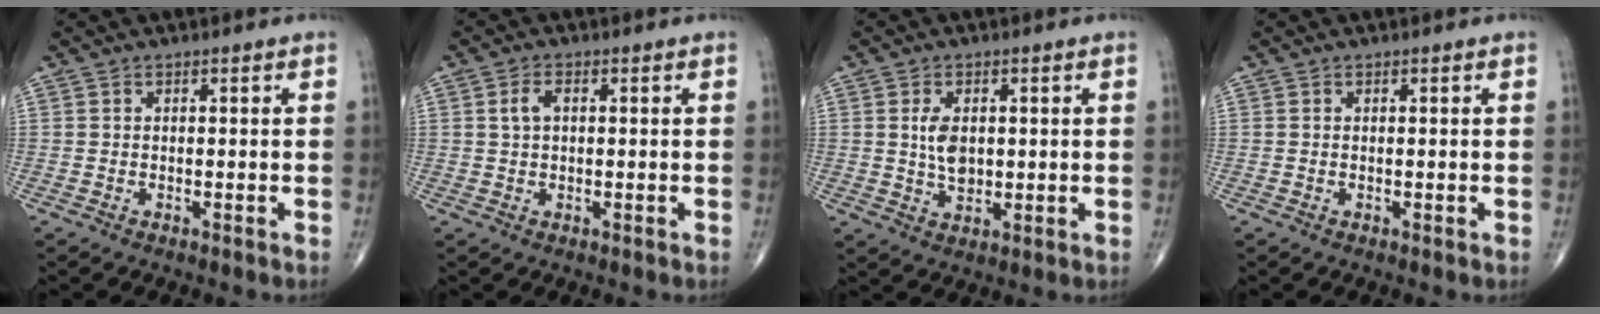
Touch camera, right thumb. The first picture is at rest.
{"total": 2.8, "force": [0.6, 1.6, 2.2], "torque": [-0.048, 0.007, 0.011]}
{"total": 5.4, "force": [0.9, 3.2, 4.2], "torque": [-0.067, -0.008, 0.020]}
{"total": 0.0}